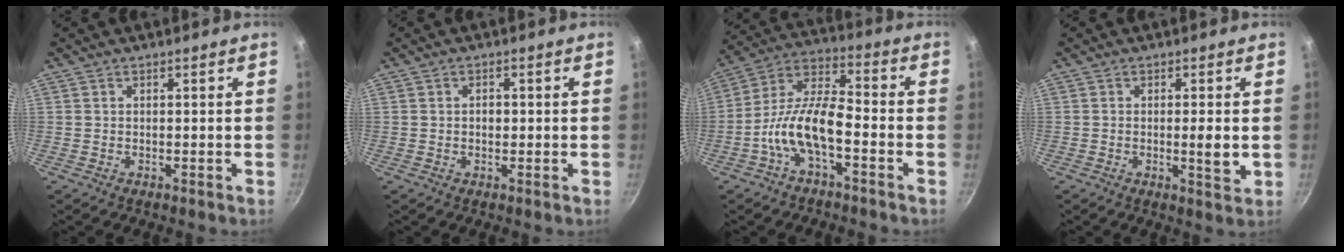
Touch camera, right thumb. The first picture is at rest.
{"total": 1.8, "force": [0.0, 1.3, 1.3], "torque": [-0.015, 0.003, -0.001]}
{"total": 11.9, "force": [-4.6, 4.8, 9.9], "torque": [-0.184, 0.045, -0.100]}
{"total": 3.9, "force": [-0.2, 0.8, 3.8], "torque": [-0.067, -0.006, -0.003]}